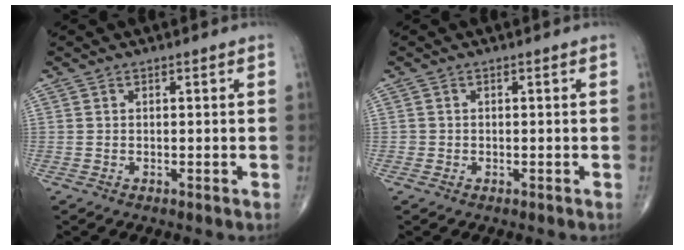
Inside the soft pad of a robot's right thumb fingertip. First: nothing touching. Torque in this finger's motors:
{"motor_torque": [-0.02, 0.23, 0.26, 0.13, 0.02]}